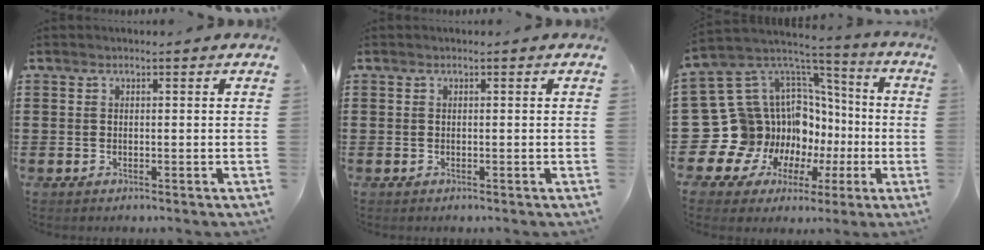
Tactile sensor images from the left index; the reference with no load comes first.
{"total": 0.0}
{"total": 18.2, "force": [-3.2, 15.9, 8.2], "torque": [-0.206, -0.050, 0.003]}